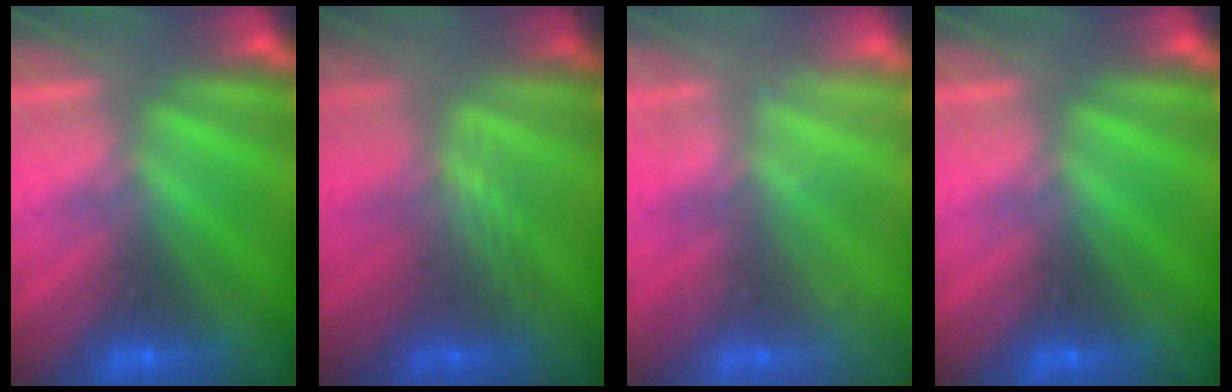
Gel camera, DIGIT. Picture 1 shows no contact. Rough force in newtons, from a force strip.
{"total": 2.4}
{"total": 2.2}
{"total": 0.0}